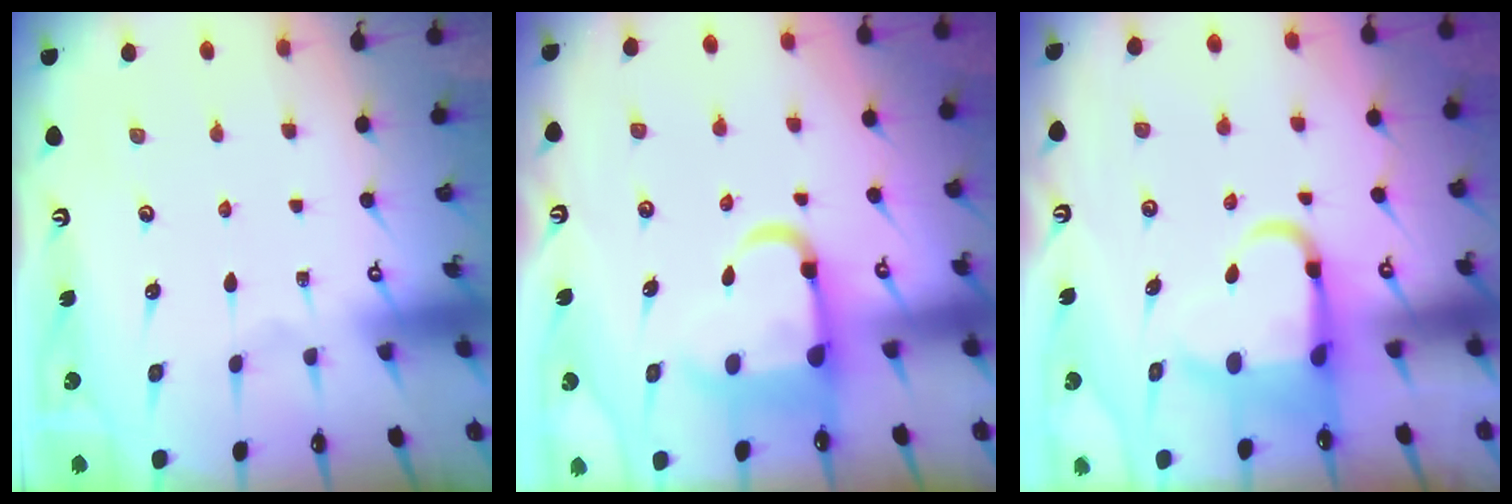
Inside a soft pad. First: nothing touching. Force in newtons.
{"total": 10.9, "press": 10.6, "slide": 2.4}
{"total": 8.0, "press": 7.9, "slide": 1.3}